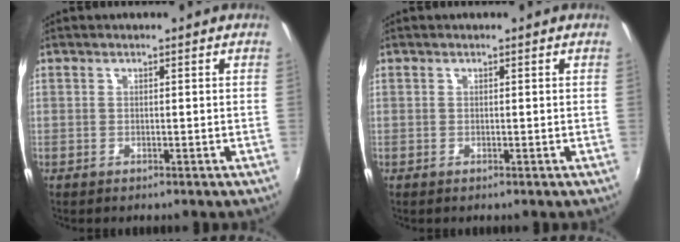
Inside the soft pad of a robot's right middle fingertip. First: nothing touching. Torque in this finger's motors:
{"motor_torque": [0.00, 0.00, 0.00, 0.00]}